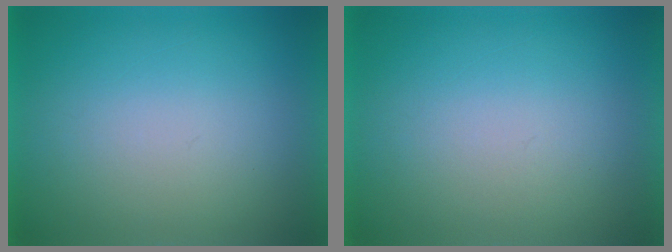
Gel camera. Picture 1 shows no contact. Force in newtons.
{"total": 1.0}